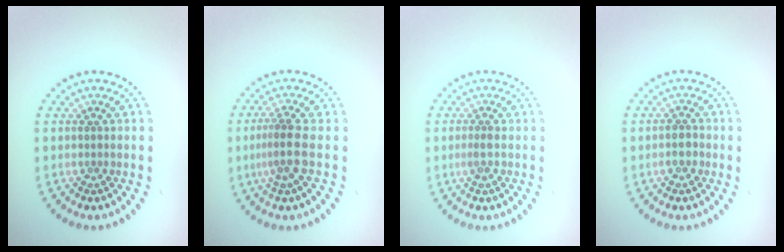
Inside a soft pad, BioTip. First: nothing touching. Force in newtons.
{"total": 2.7, "press": 2.1, "slide": 1.7}
{"total": 1.1, "press": 0.9, "slide": 0.7}
{"total": 1.3, "press": 1.2, "slide": 0.6}